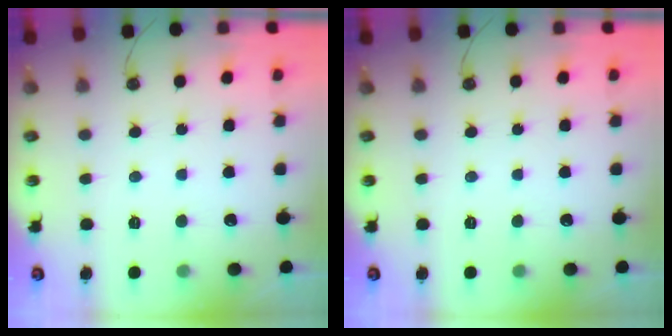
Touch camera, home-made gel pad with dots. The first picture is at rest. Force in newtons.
{"total": 0.0}